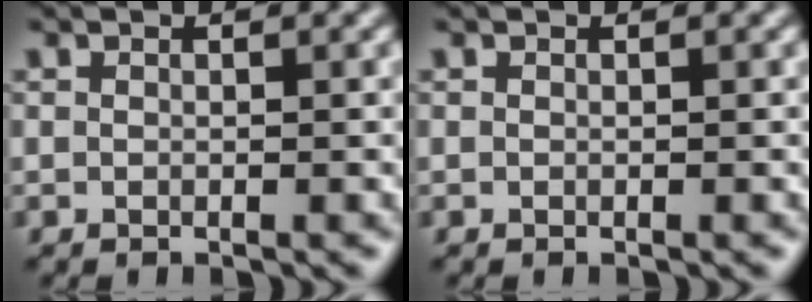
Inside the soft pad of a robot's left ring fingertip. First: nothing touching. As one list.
[{"total": 0.0}]